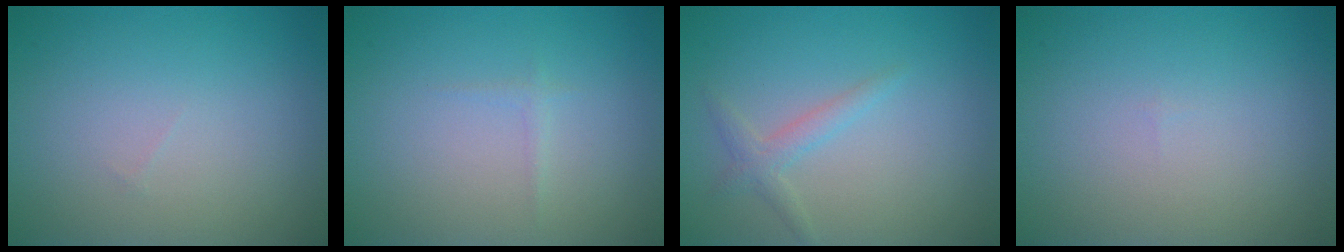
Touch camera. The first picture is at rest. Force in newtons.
{"total": 0.6, "press": 0.6, "slide": 0.0}
{"total": 1.7, "press": 1.7, "slide": 0.0}
{"total": 0.0}